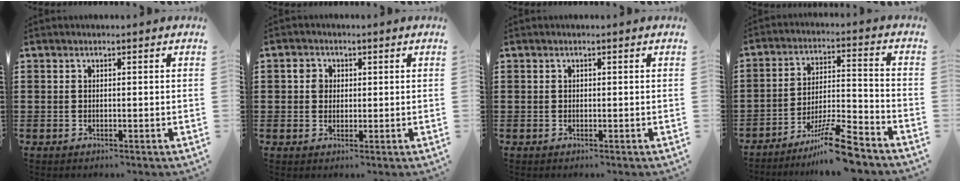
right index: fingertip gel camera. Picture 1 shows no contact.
{"total": 2.4, "force": [0.5, 2.1, 1.0], "torque": [-0.029, 0.010, 0.007]}
{"total": 0.0}
{"total": 10.4, "force": [-8.4, 0.7, 6.2], "torque": [-0.101, 0.021, -0.158]}